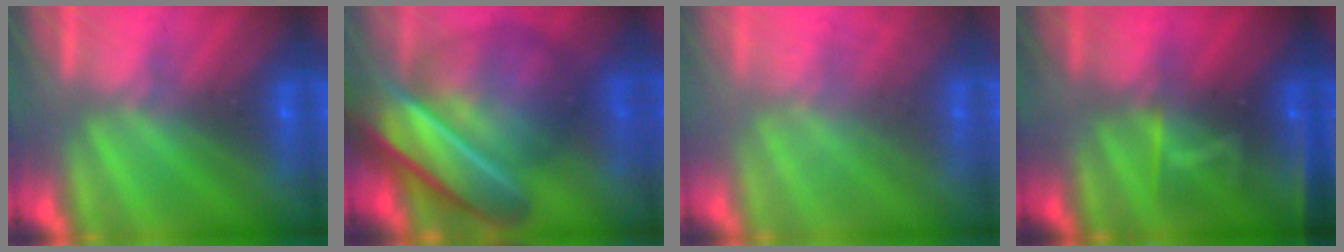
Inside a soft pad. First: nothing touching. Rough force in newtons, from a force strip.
{"total": 5.9}
{"total": 1.7}
{"total": 7.8}